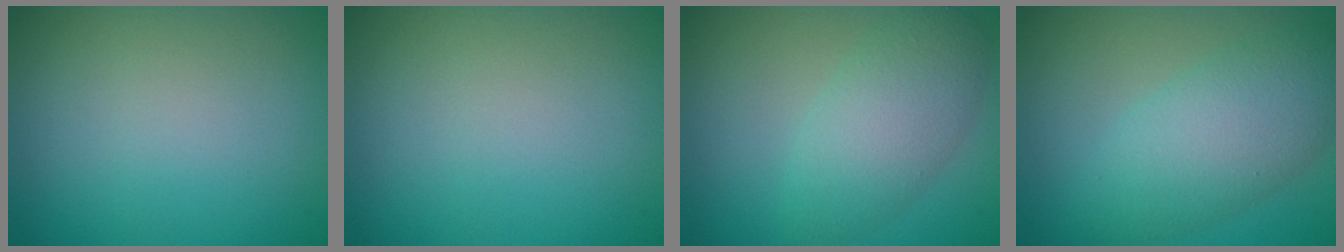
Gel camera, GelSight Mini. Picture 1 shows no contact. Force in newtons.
{"total": 0.0}
{"total": 3.9, "press": 3.9, "slide": 0.1}
{"total": 5.6, "press": 5.5, "slide": 0.1}